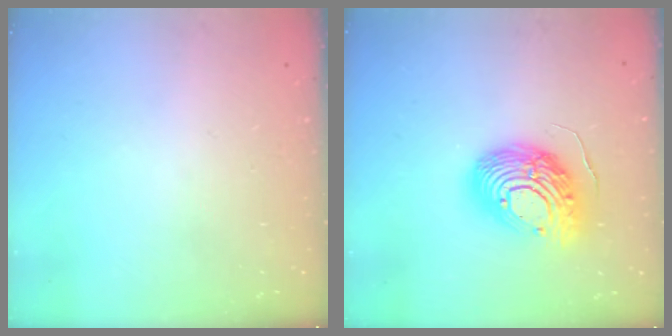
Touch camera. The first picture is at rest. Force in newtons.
{"total": 17.3, "press": 17.2, "slide": 1.6}